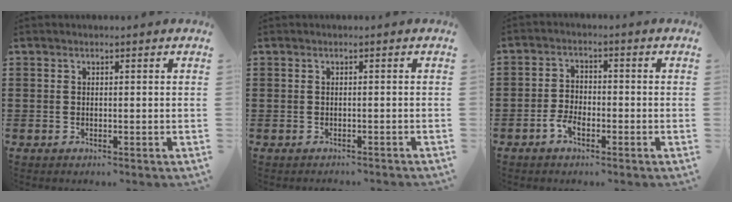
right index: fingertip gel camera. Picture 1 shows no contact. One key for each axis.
{"total": 0.7, "fx": -0.7, "fy": 0.0, "fz": -0.2, "tx": 0.003, "ty": -0.001, "tz": -0.014}
{"total": 3.1, "fx": -1.9, "fy": 1.7, "fz": 1.7, "tx": -0.046, "ty": 0.000, "tz": -0.041}